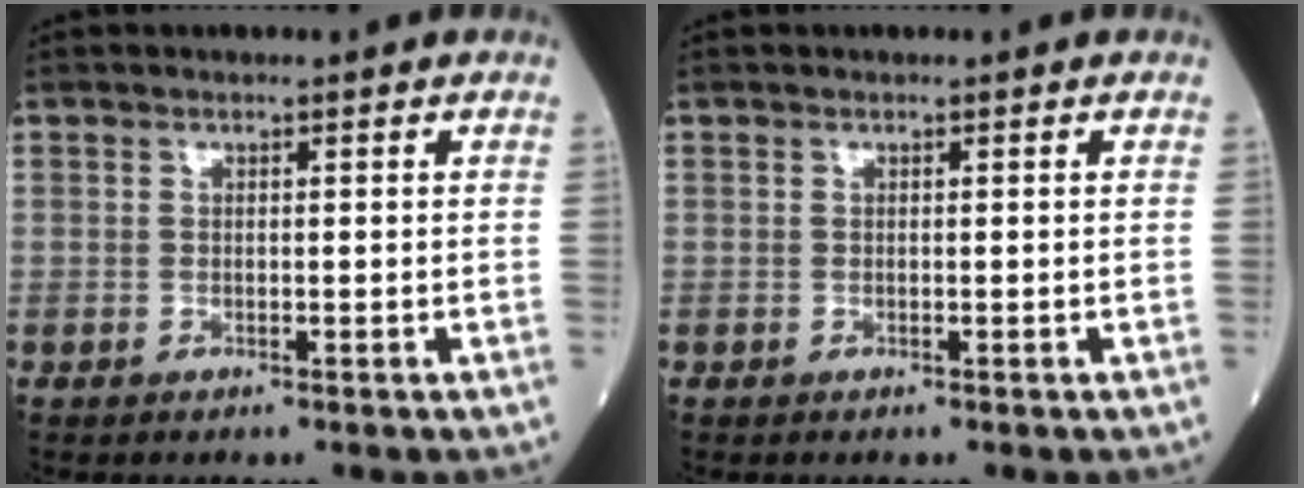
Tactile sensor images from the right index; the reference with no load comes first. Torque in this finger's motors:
{"motor_torque": [0.00, 0.00, 0.00, -0.01]}